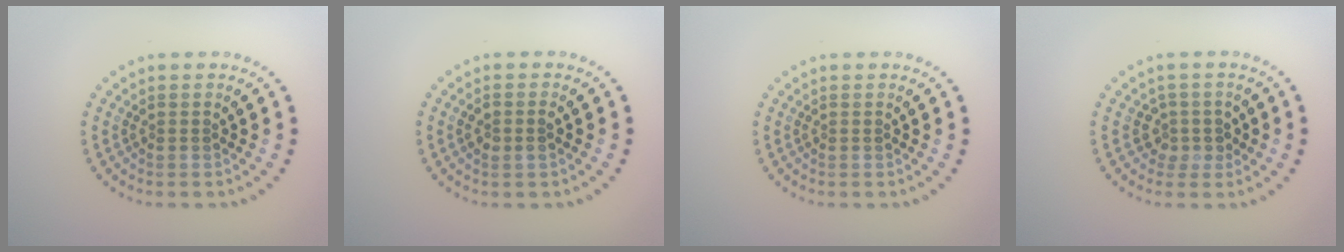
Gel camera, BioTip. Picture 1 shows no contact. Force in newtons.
{"total": 1.4, "press": 1.4, "slide": 0.5}
{"total": 0.0}
{"total": 1.9, "press": 1.5, "slide": 1.2}